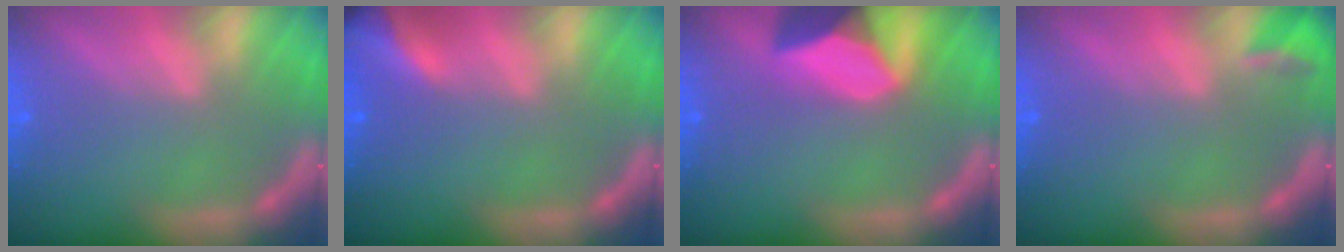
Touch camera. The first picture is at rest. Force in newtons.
{"total": 7.9}
{"total": 8.9}
{"total": 1.9}